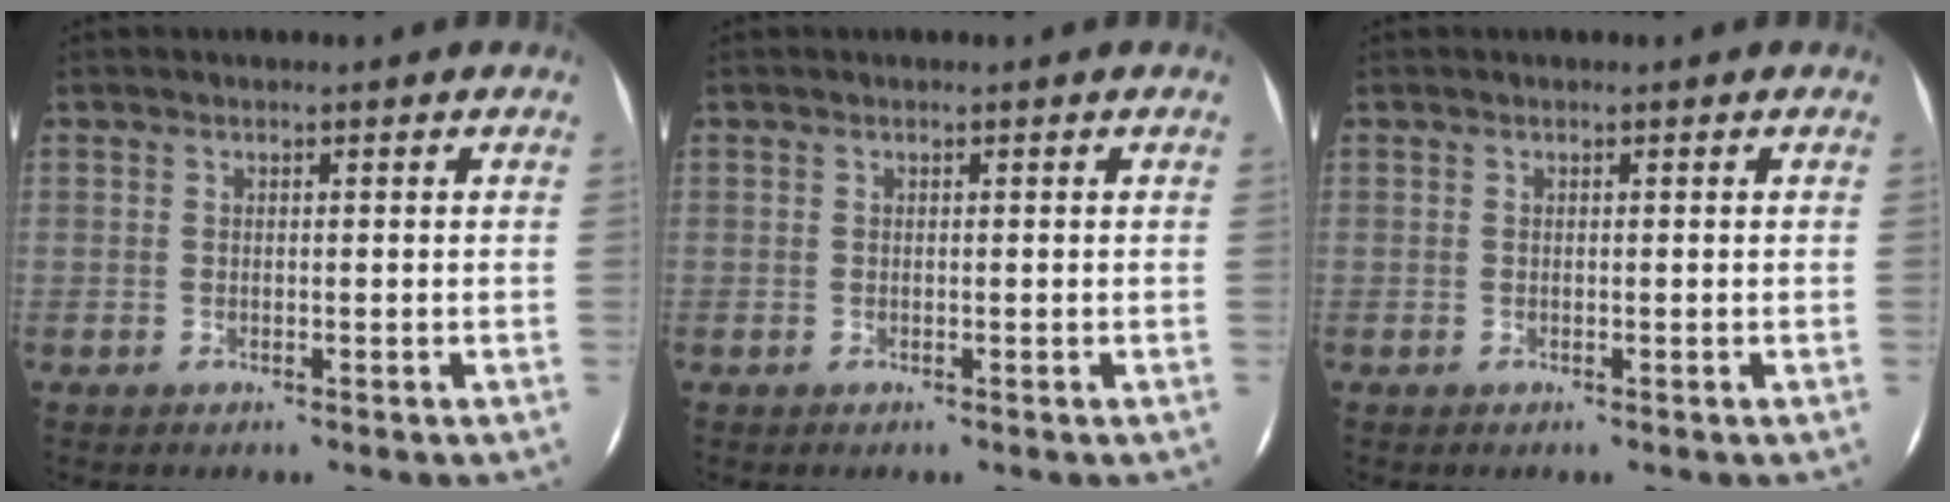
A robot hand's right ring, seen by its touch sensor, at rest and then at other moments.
{"total": 0.0}
{"total": 0.0}